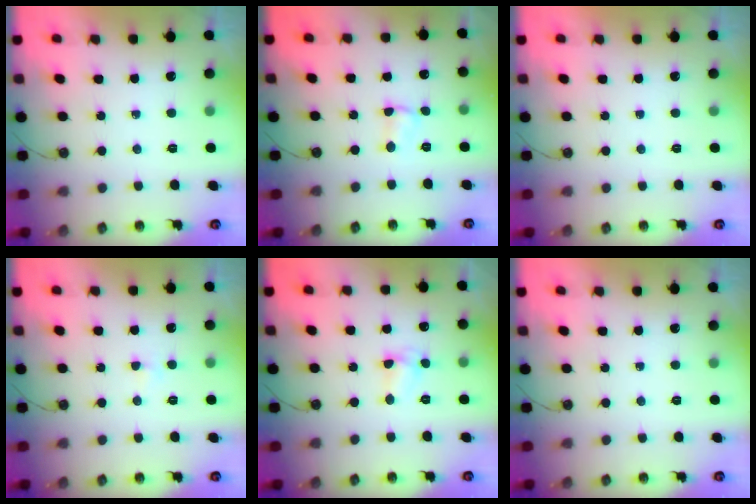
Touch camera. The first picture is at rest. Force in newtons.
{"total": 2.6, "press": 2.6, "slide": 0.4}
{"total": 0.0}
{"total": 2.1, "press": 2.1, "slide": 0.3}
{"total": 4.8, "press": 4.7, "slide": 0.6}
{"total": 0.0}